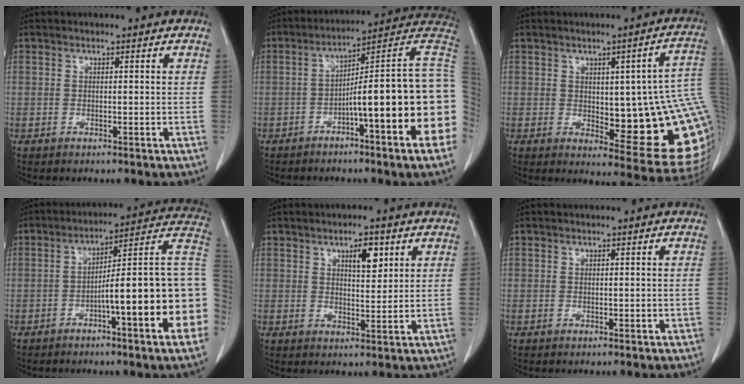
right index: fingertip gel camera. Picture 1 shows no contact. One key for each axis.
{"total": 19.8, "fx": -3.6, "fy": 0.4, "fz": 19.5, "tx": -0.173, "ty": 0.035, "tz": -0.050}
{"total": 19.5, "fx": 1.1, "fy": 4.9, "fz": 18.8, "tx": -0.164, "ty": 0.003, "tz": 0.026}
{"total": 19.3, "fx": -4.4, "fy": 1.2, "fz": 18.8, "tx": -0.168, "ty": 0.033, "tz": -0.054}
{"total": 4.6, "fx": 2.2, "fy": 1.6, "fz": 3.7, "tx": -0.058, "ty": -0.001, "tz": 0.037}
{"total": 0.7, "fx": 0.0, "fy": 0.5, "fz": 0.4, "tx": -0.006, "ty": 0.004, "tz": 0.003}